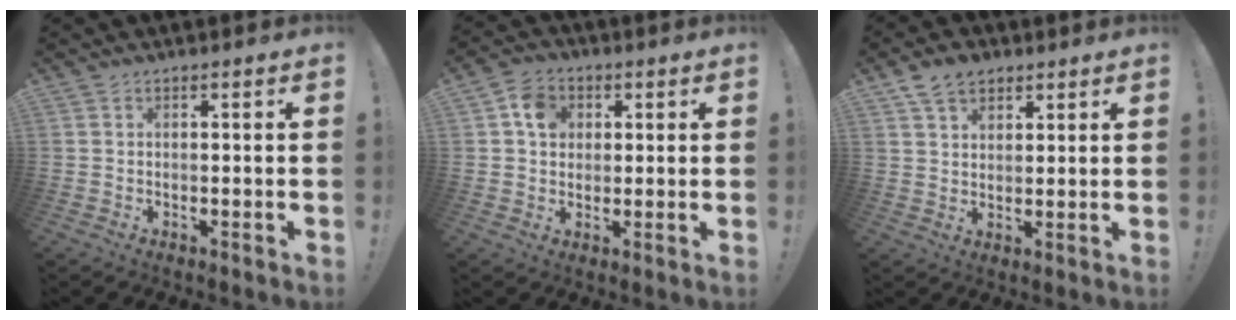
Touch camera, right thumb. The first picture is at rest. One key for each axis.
{"total": 7.7, "fx": 2.2, "fy": 6.4, "fz": 3.6, "tx": -0.052, "ty": 0.004, "tz": 0.043}
{"total": 7.1, "fx": 4.4, "fy": 4.8, "fz": 2.8, "tx": -0.051, "ty": -0.010, "tz": 0.086}